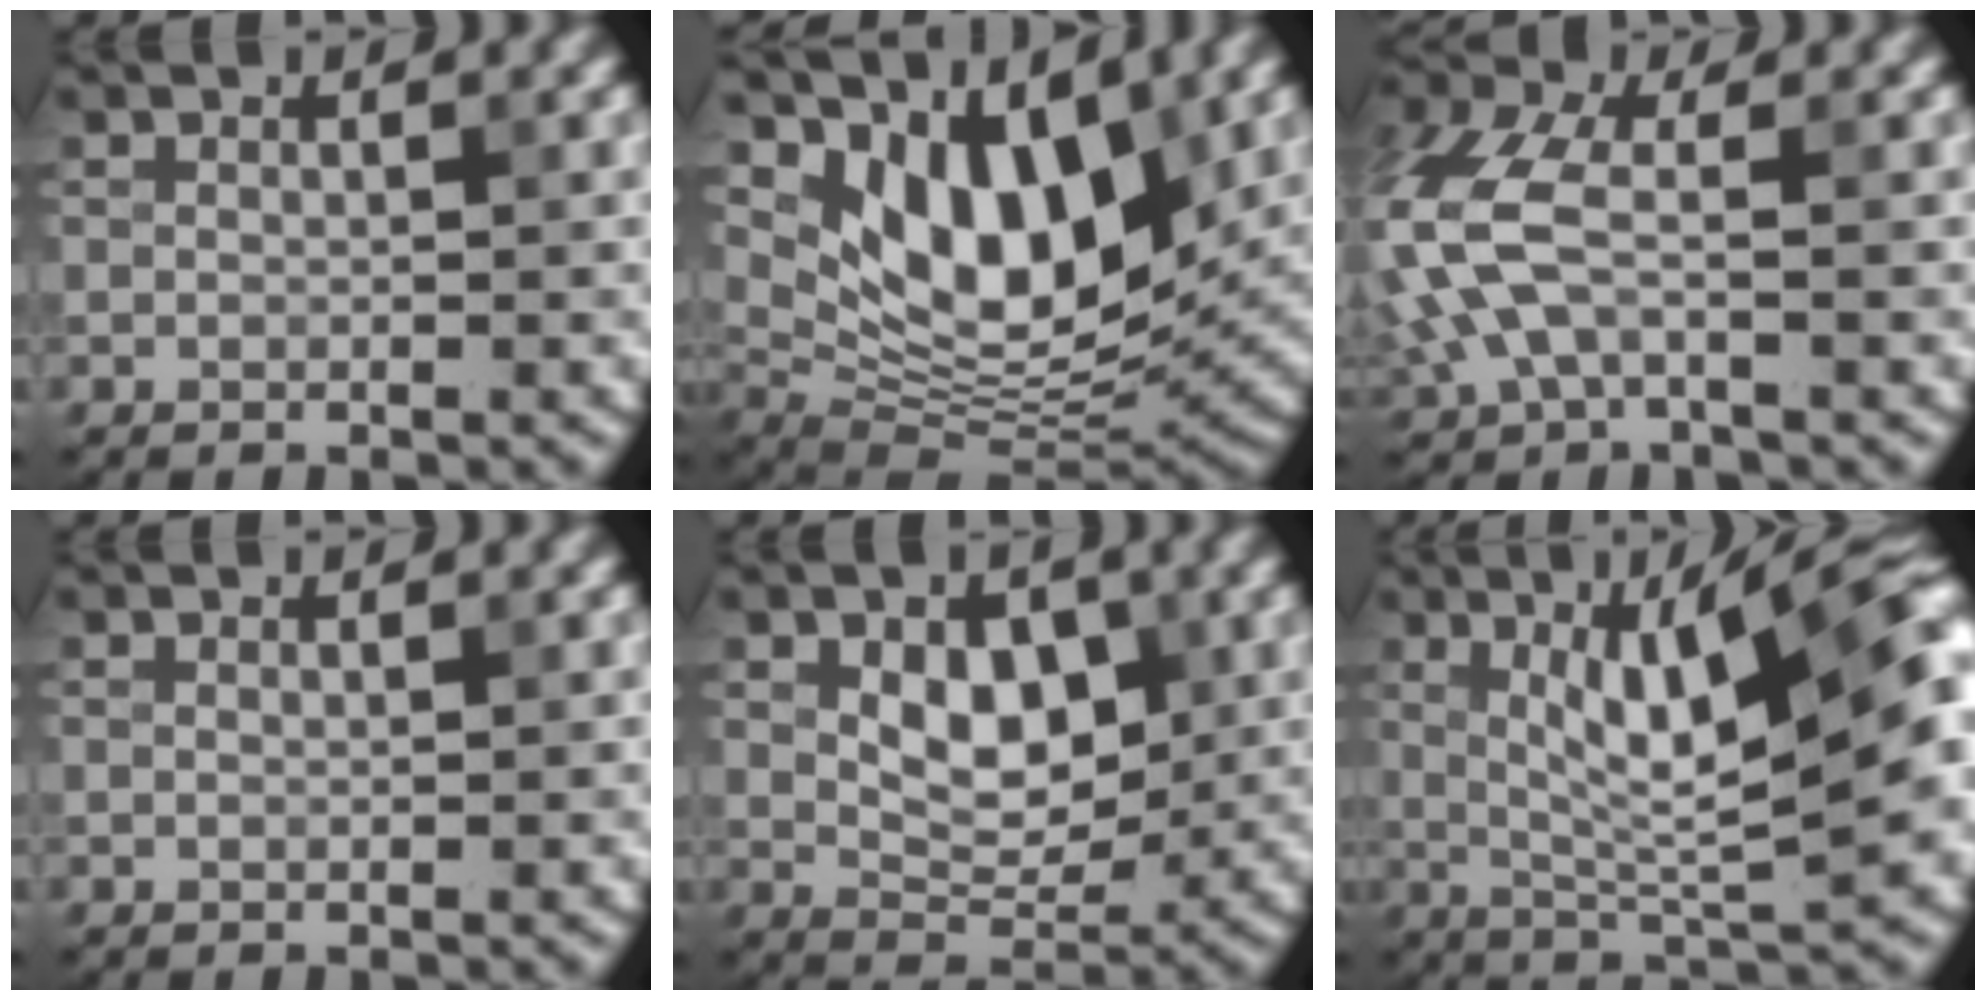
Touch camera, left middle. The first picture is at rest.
{"total": 9.1, "force": [4.4, 4.4, 6.7], "torque": [-0.117, -0.019, 0.077]}
{"total": 6.6, "force": [-0.5, 3.6, 5.5], "torque": [-0.150, 0.013, -0.026]}
{"total": 0.0}
{"total": 4.7, "force": [0.9, 3.0, 3.5], "torque": [-0.054, -0.004, 0.015]}
{"total": 12.6, "force": [2.1, 3.2, 12.0], "torque": [-0.178, 0.016, 0.033]}